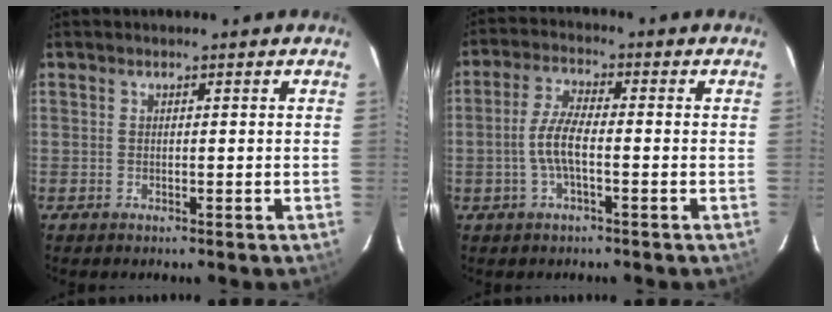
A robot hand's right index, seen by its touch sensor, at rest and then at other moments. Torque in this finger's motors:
{"motor_torque": [0.86, -0.53, 0.56, 0.15]}